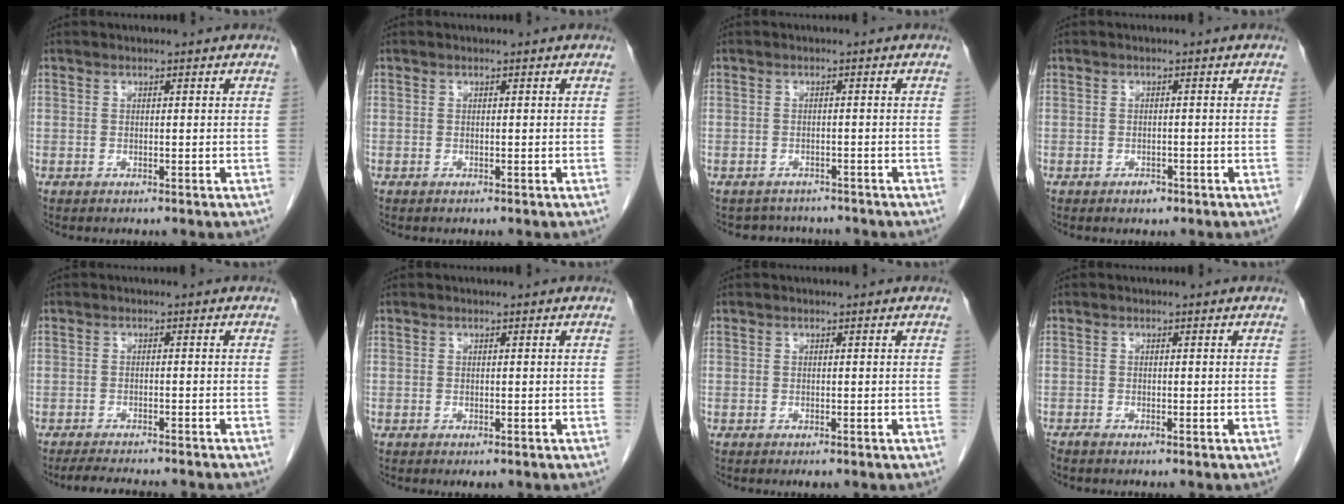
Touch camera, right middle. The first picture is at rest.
{"total": 0.0}
{"total": 4.2, "force": [-3.8, 1.7, 0.1], "torque": [-0.001, 0.006, -0.048]}
{"total": 1.3, "force": [-0.9, 0.8, 0.6], "torque": [-0.009, 0.002, -0.009]}
{"total": 8.8, "force": [-7.9, 1.1, 3.7], "torque": [-0.052, -0.014, -0.108]}
{"total": 1.2, "force": [-0.8, 0.5, 0.8], "torque": [-0.007, -0.002, -0.006]}
{"total": 1.0, "force": [-0.7, 0.3, 0.7], "torque": [-0.007, -0.002, -0.006]}
{"total": 0.8, "force": [-0.8, 0.0, 0.3], "torque": [-0.014, -0.004, -0.016]}